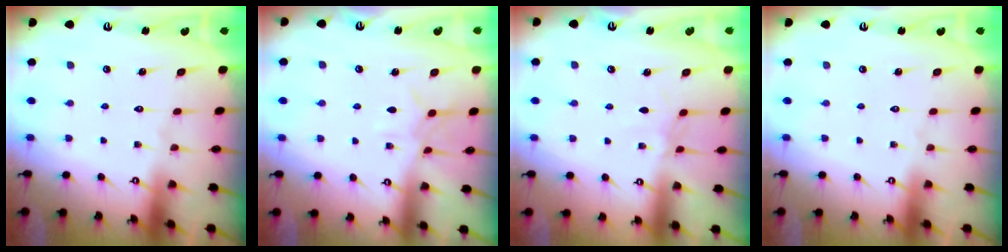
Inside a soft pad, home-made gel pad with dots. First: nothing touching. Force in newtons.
{"total": 5.3, "press": 5.3, "slide": 0.6}
{"total": 2.8, "press": 2.7, "slide": 0.4}
{"total": 0.0}